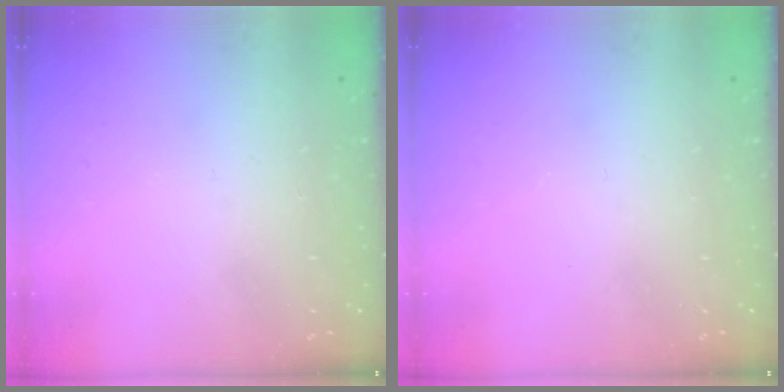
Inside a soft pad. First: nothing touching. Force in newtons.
{"total": 0.0}